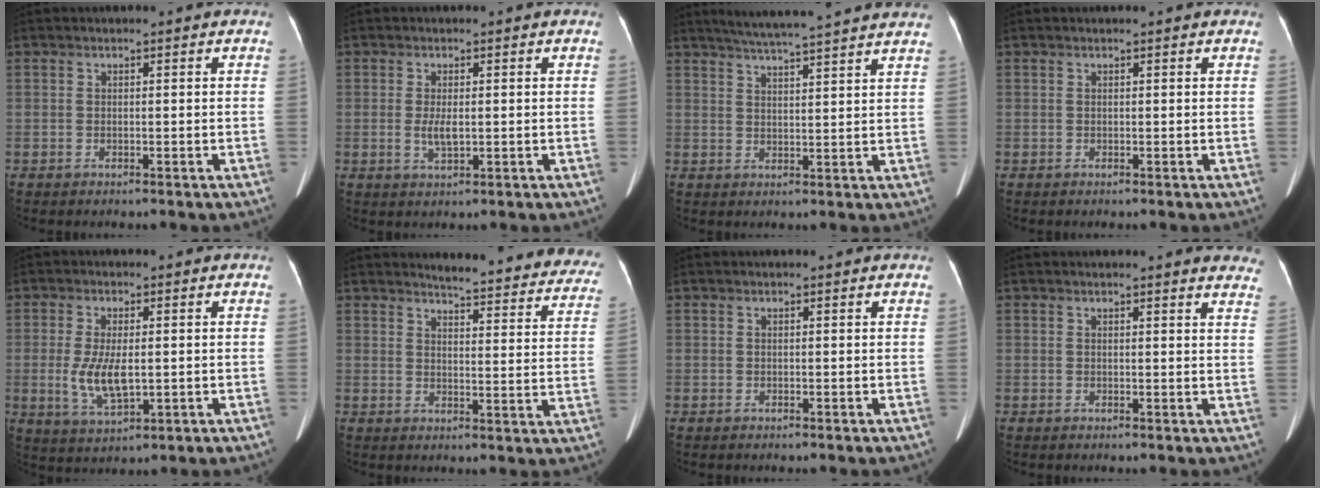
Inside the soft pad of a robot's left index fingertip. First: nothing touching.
{"total": 2.6, "force": [-0.1, 0.8, 2.5], "torque": [-0.052, -0.005, 0.001]}
{"total": 16.0, "force": [14.4, -0.3, 7.0], "torque": [-0.118, 0.011, 0.186]}
{"total": 1.1, "force": [0.9, 0.1, 0.5], "torque": [-0.007, 0.011, 0.009]}
{"total": 6.5, "force": [-0.4, 2.3, 6.0], "torque": [-0.129, -0.011, -0.001]}
{"total": 21.8, "force": [20.5, 3.0, 6.7], "torque": [-0.058, -0.085, 0.217]}
{"total": 0.7, "force": [0.7, 0.0, 0.2], "torque": [-0.005, 0.001, 0.006]}
{"total": 10.3, "force": [9.6, 1.4, 3.4], "torque": [-0.011, -0.025, 0.077]}